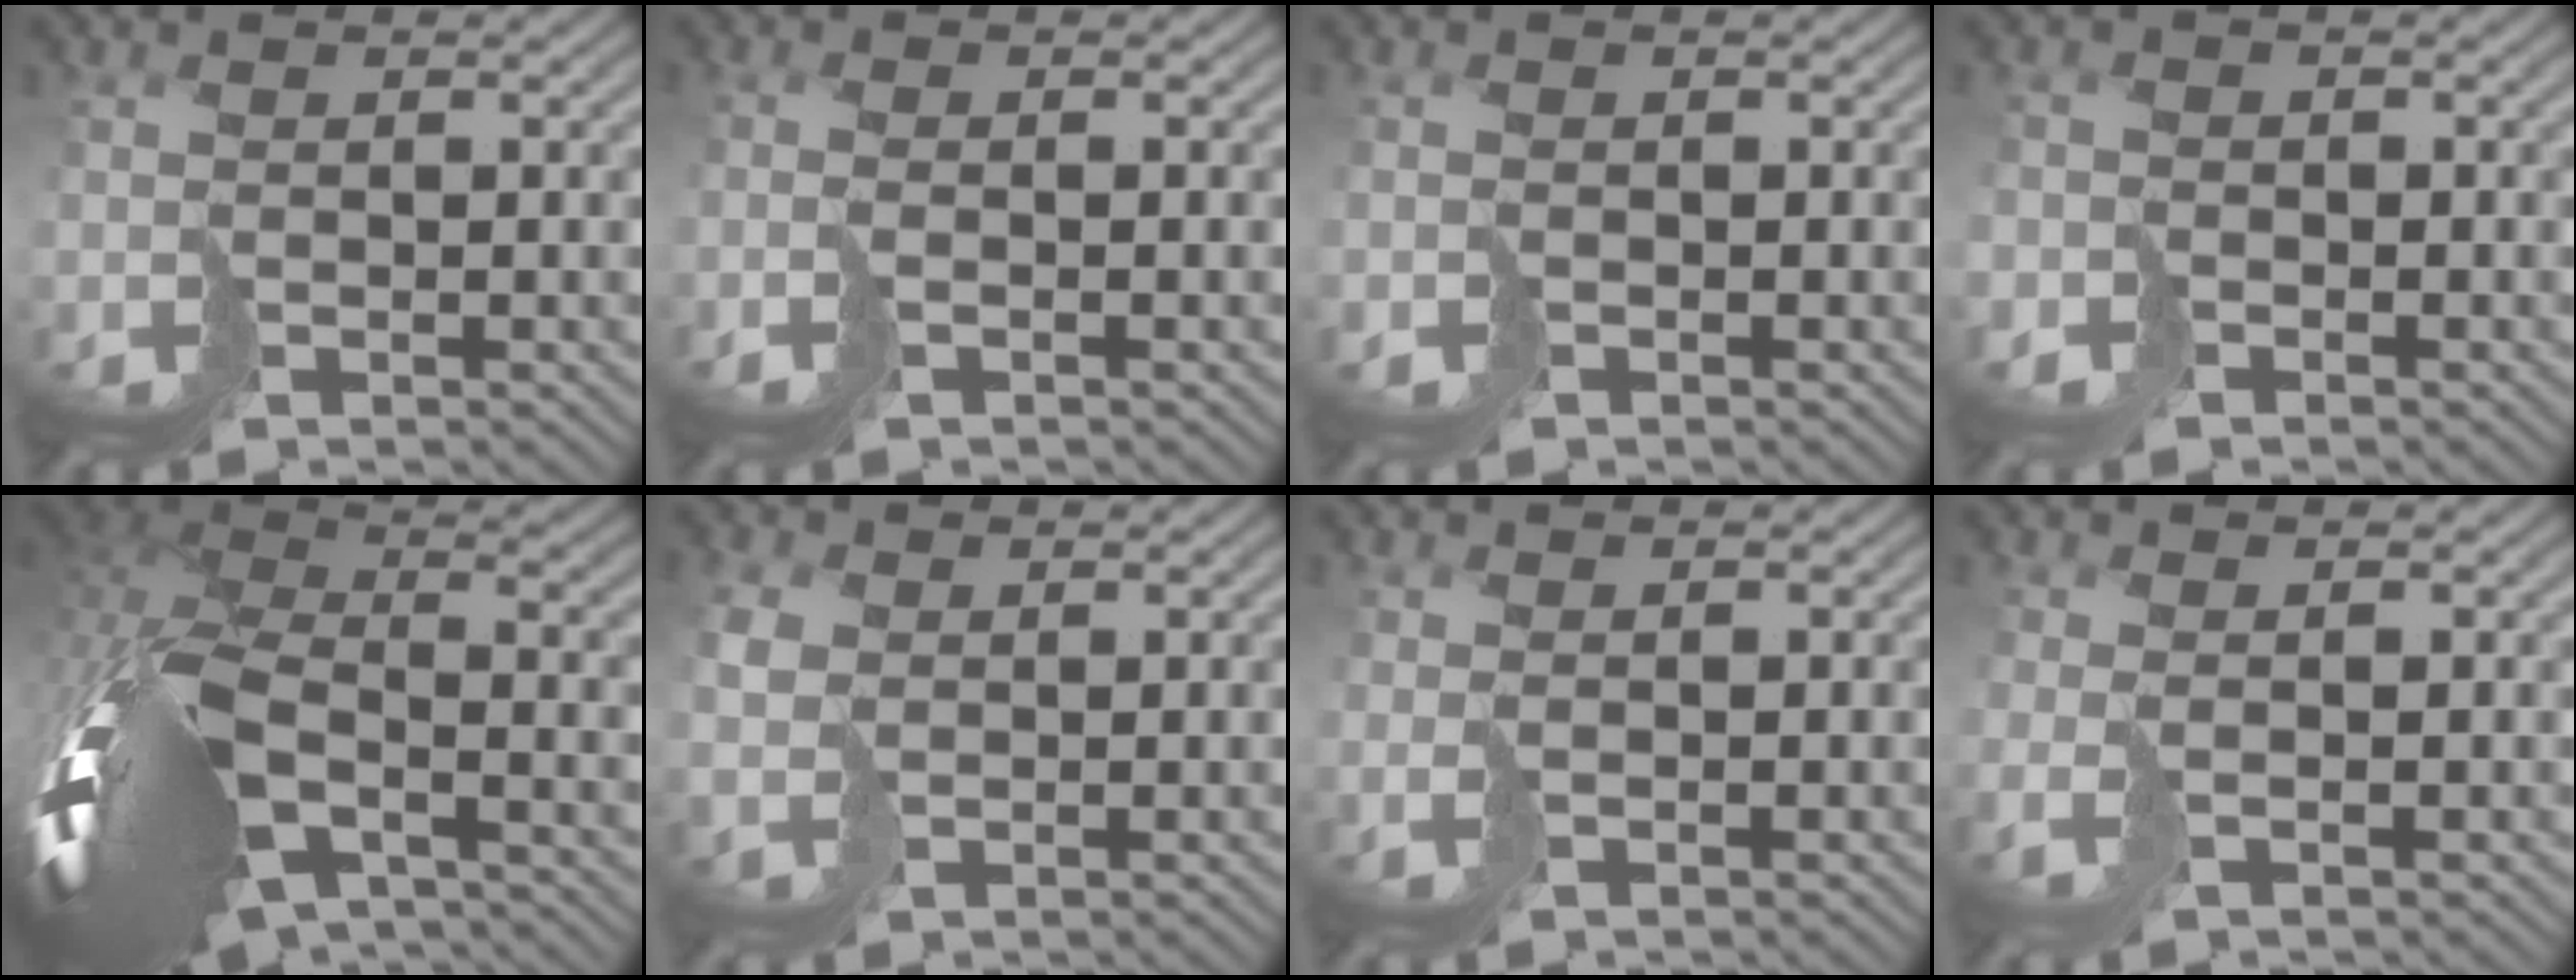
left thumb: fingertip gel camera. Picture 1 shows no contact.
{"total": 2.0, "force": [-1.0, 0.5, 1.6], "torque": [-0.036, -0.001, -0.025]}
{"total": 0.6, "force": [-0.4, 0.3, 0.2], "torque": [-0.009, -0.002, -0.009]}
{"total": 1.8, "force": [-1.5, 1.0, 0.0], "torque": [0.003, -0.007, -0.034]}
{"total": 14.2, "force": [-4.2, 7.2, 11.6], "torque": [-0.281, -0.019, -0.053]}
{"total": 2.9, "force": [0.9, 2.2, 1.8], "torque": [-0.061, -0.001, 0.021]}
{"total": 0.9, "force": [0.2, 0.3, 0.8], "torque": [-0.023, -0.001, 0.005]}
{"total": 1.5, "force": [-0.4, 0.6, 1.4], "torque": [-0.037, -0.001, -0.008]}